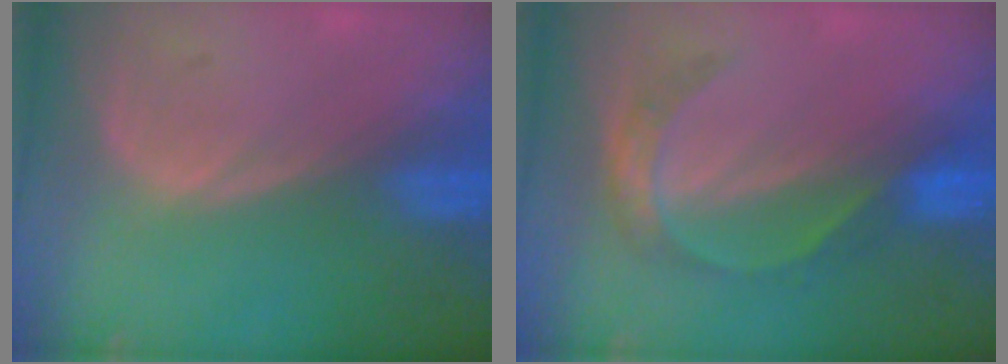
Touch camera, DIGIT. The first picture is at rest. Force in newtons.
{"total": 4.4, "press": 4.4, "slide": 0.5}